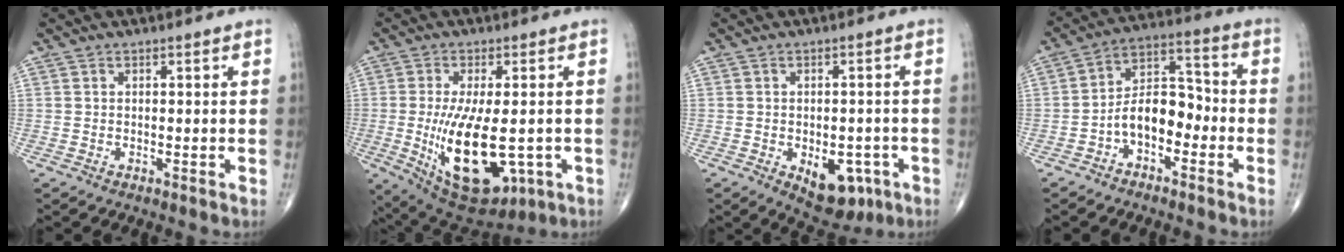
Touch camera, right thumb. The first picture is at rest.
{"total": 18.2, "force": [-3.4, 8.2, 15.9], "torque": [-0.273, -0.021, -0.028]}
{"total": 9.5, "force": [-3.6, 5.6, 6.8], "torque": [-0.065, 0.010, -0.037]}
{"total": 9.6, "force": [-3.4, 5.7, 6.9], "torque": [-0.095, 0.048, -0.069]}